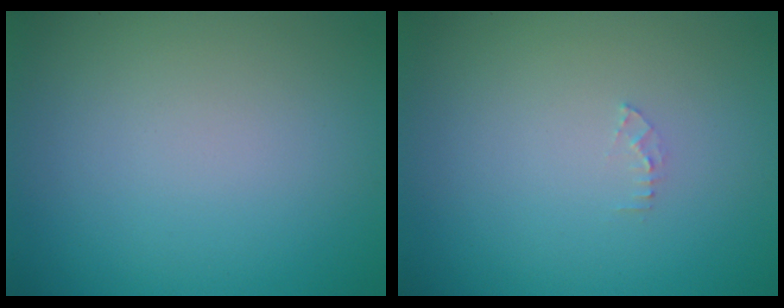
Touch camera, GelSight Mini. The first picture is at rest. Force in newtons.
{"total": 0.7, "press": 0.7, "slide": 0.1}